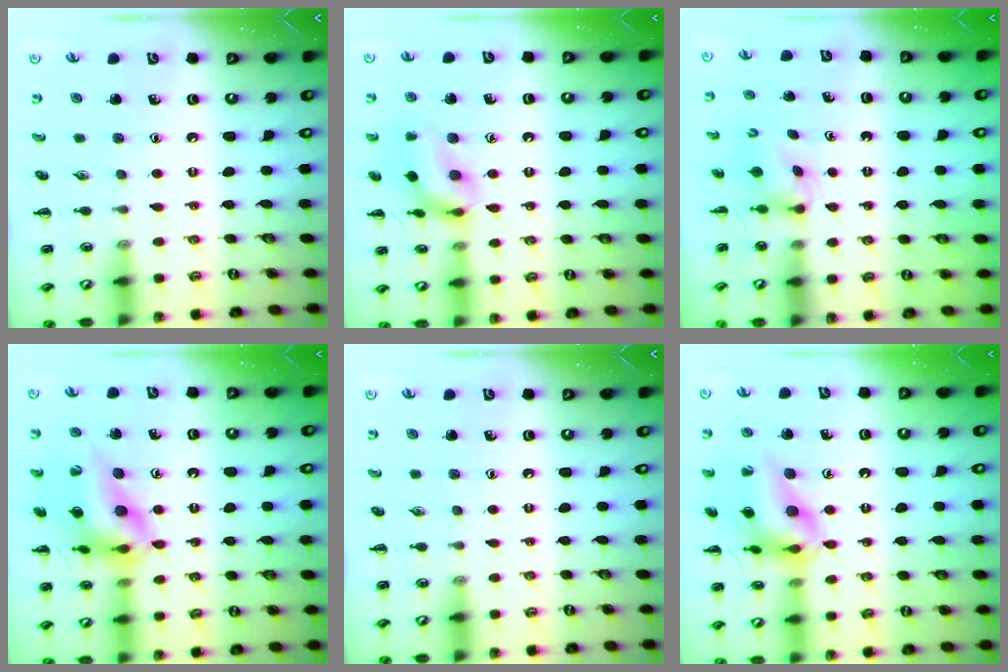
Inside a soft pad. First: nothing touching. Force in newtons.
{"total": 14.3, "press": 14.2, "slide": 1.6}
{"total": 2.2, "press": 1.9, "slide": 1.0}
{"total": 15.1, "press": 14.4, "slide": 4.5}
{"total": 0.0}
{"total": 14.3, "press": 13.9, "slide": 3.4}